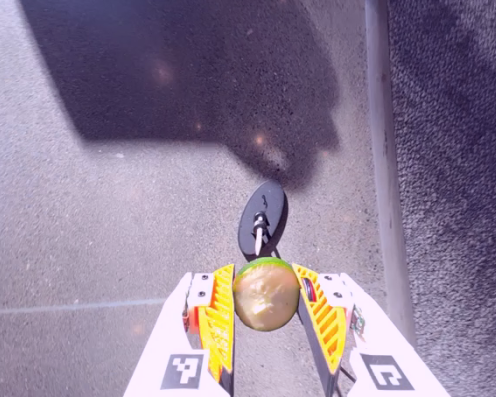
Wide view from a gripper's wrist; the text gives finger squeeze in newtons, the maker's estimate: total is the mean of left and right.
{"total": 10.9, "left": 11.1, "right": 10.6}